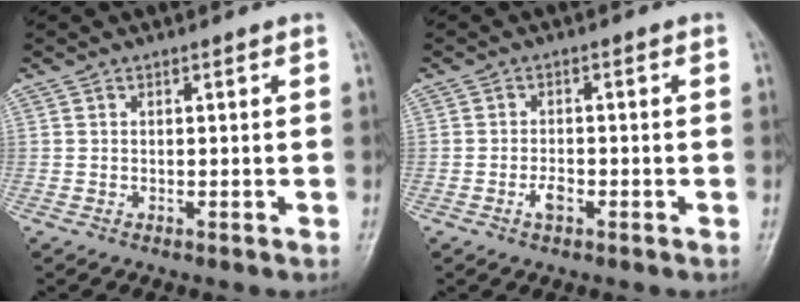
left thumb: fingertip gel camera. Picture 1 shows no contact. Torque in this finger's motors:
{"motor_torque": [-0.12, 0.23, 0.21, 0.21, 0.00]}